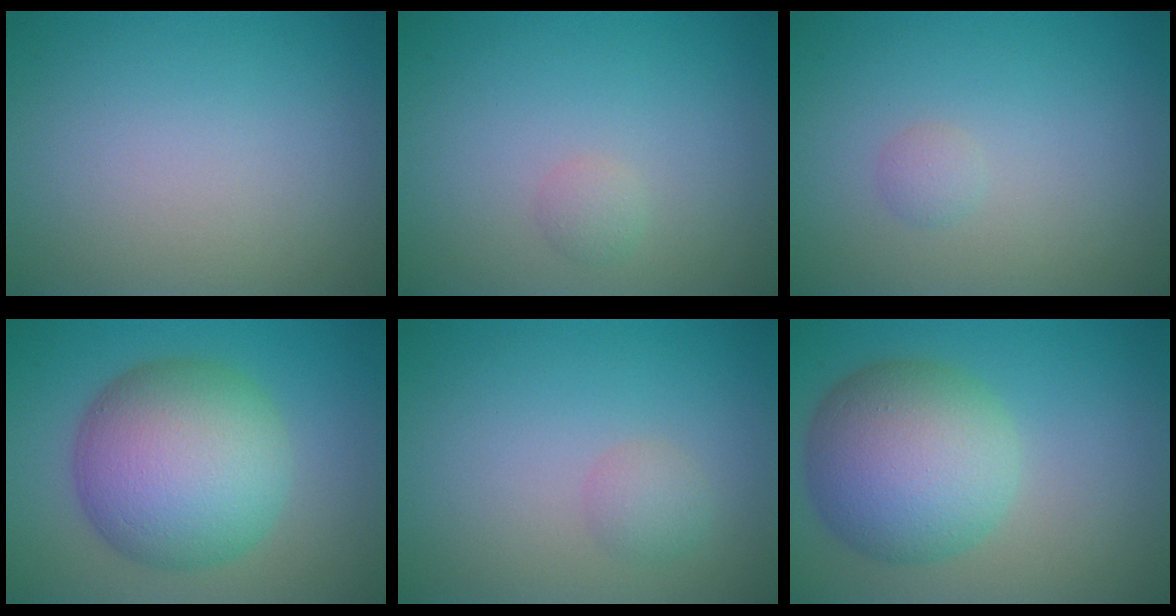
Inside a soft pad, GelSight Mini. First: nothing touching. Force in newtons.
{"total": 0.9, "press": 0.9, "slide": 0.1}
{"total": 0.8, "press": 0.8, "slide": 0.1}
{"total": 11.1, "press": 11.1, "slide": 0.3}
{"total": 1.4, "press": 1.4, "slide": 0.1}
{"total": 9.5, "press": 9.5, "slide": 0.6}